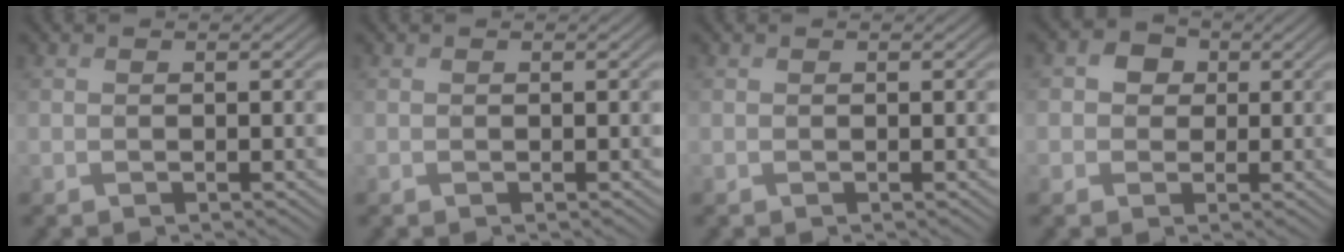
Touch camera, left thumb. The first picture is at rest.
{"total": 0.0}
{"total": 0.0}
{"total": 3.4, "force": [0.3, 3.2, 1.3], "torque": [-0.031, 0.006, -0.004]}